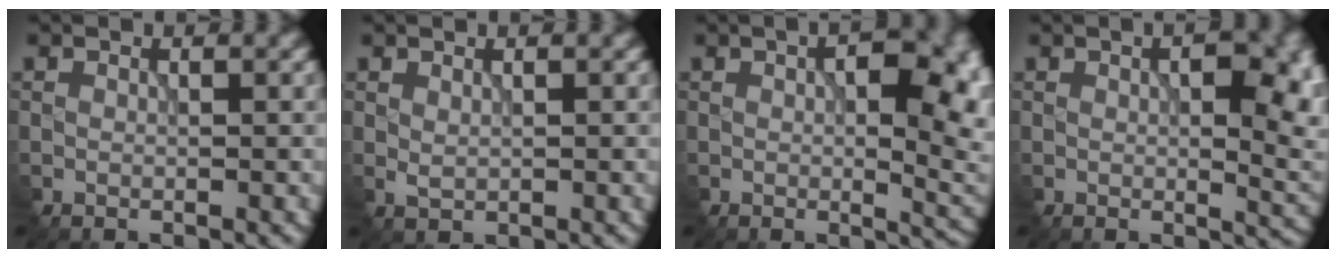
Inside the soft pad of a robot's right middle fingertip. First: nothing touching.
{"total": 0.6, "force": [0.4, 0.3, 0.3], "torque": [-0.013, -0.003, 0.014]}
{"total": 10.1, "force": [1.0, 4.5, 9.0], "torque": [-0.103, -0.003, 0.021]}
{"total": 7.7, "force": [1.0, 3.3, 7.0], "torque": [-0.082, -0.003, 0.020]}